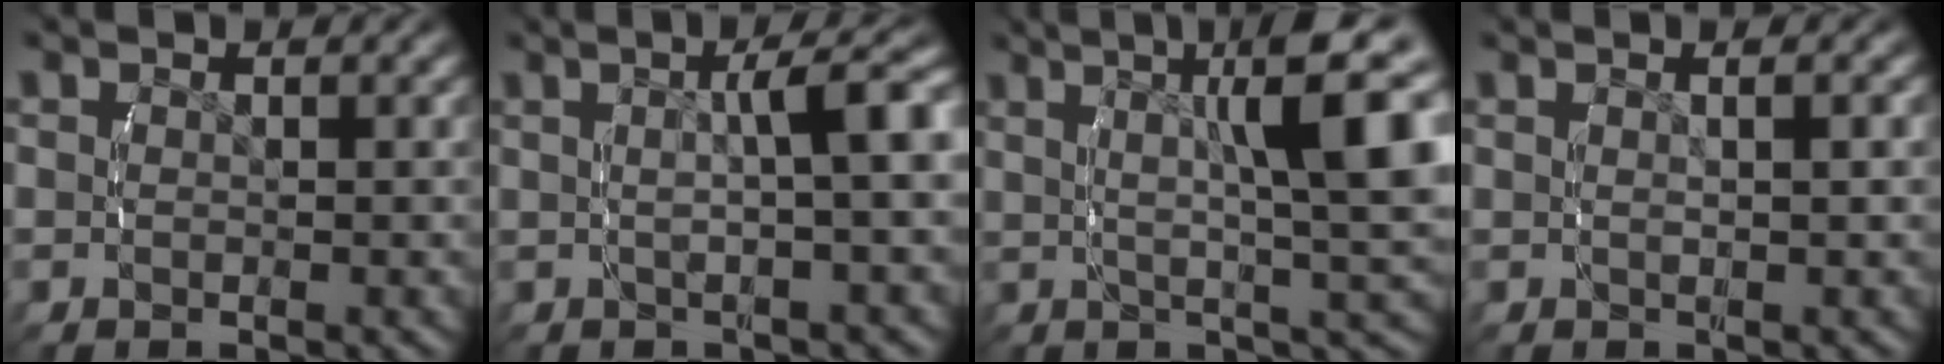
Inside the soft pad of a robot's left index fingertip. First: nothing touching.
{"total": 5.2, "force": [0.9, 1.5, 4.9], "torque": [-0.059, 0.026, 0.009]}
{"total": 11.5, "force": [4.7, 3.5, 9.9], "torque": [-0.112, 0.042, 0.057]}
{"total": 1.4, "force": [0.6, 0.0, 1.2], "torque": [-0.011, 0.008, 0.011]}